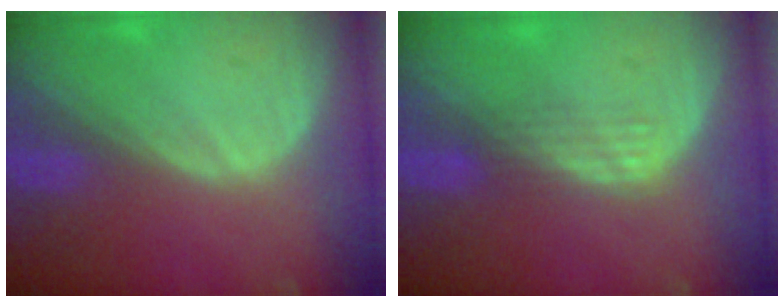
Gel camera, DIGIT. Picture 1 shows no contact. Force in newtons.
{"total": 2.9, "press": 2.6, "slide": 1.4}